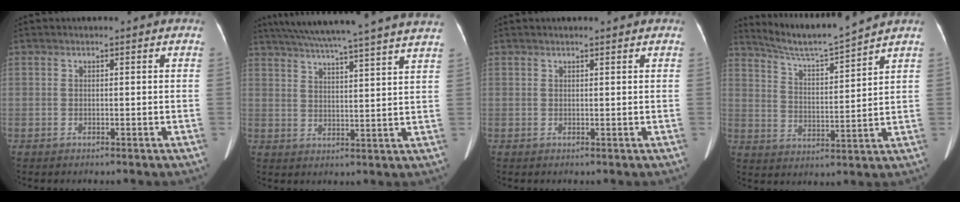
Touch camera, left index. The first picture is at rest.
{"total": 24.3, "force": [21.6, -0.5, 11.2], "torque": [-0.190, 0.000, 0.287]}
{"total": 2.0, "force": [1.7, 0.3, 1.0], "torque": [-0.010, 0.017, 0.024]}
{"total": 9.3, "force": [8.9, -1.6, 2.4], "torque": [-0.054, -0.004, 0.165]}